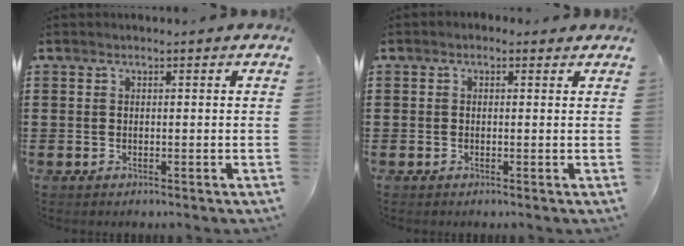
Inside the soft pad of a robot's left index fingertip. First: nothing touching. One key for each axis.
{"total": 0.9, "fx": -0.2, "fy": 0.8, "fz": 0.3, "tx": -0.009, "ty": 0.004, "tz": -0.005}